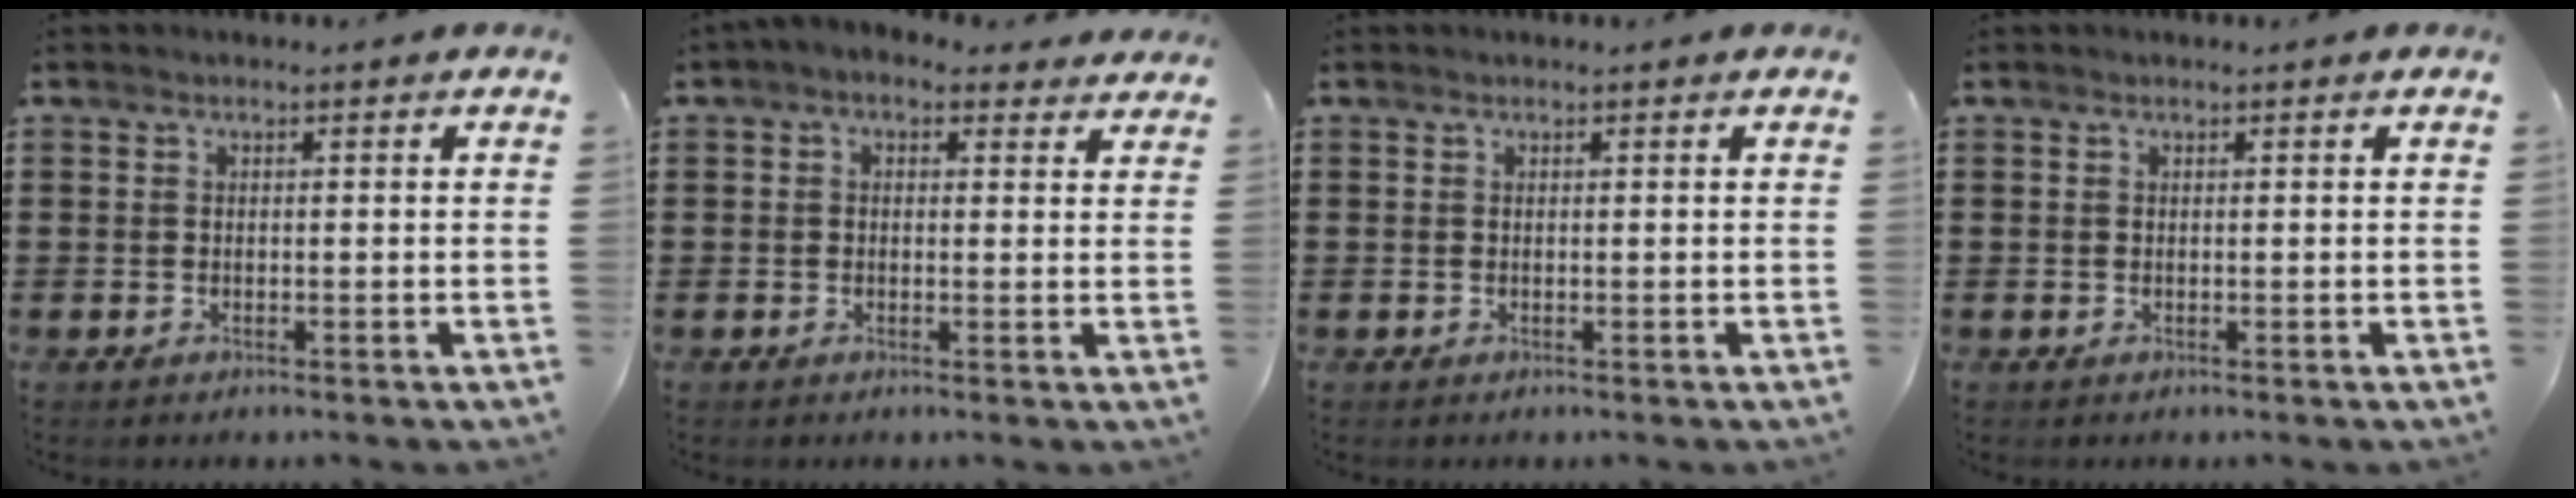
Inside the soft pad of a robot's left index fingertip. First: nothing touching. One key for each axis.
{"total": 2.1, "fx": 1.1, "fy": 1.3, "fz": 1.2, "tx": -0.028, "ty": 0.003, "tz": 0.019}
{"total": 0.0}
{"total": 0.0}